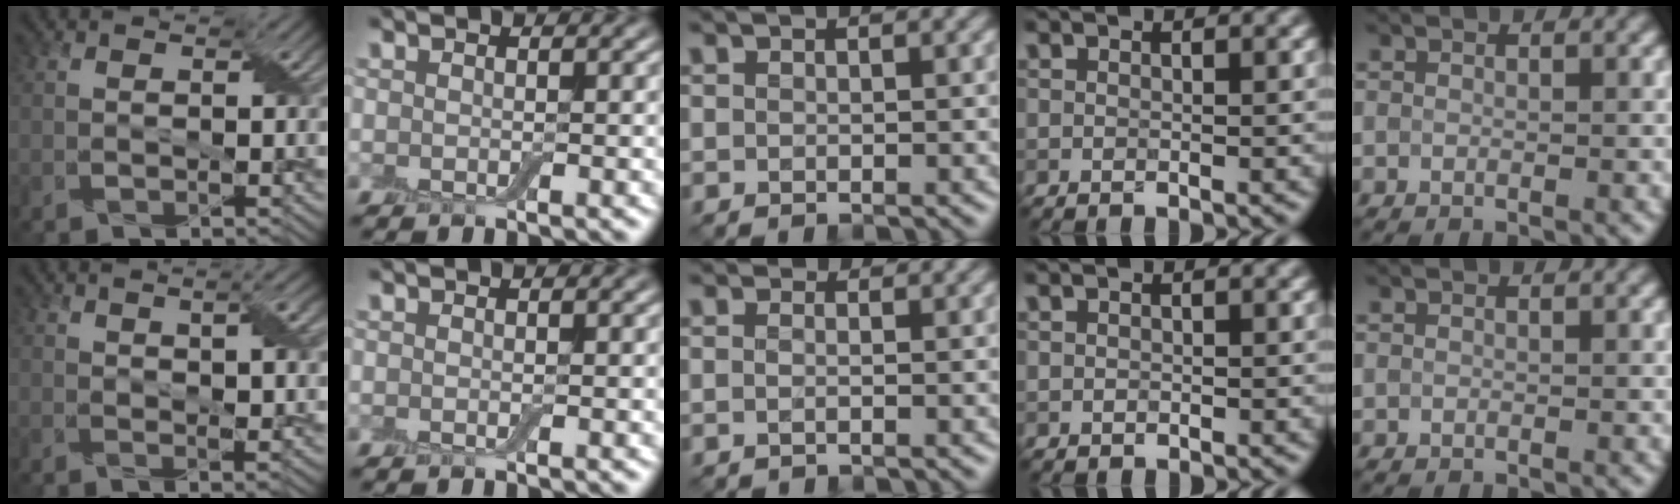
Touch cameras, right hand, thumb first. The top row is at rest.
{"thumb": {"total": 5.6, "force": [2.6, 1.7, 4.7], "torque": [-0.076, 0.004, 0.046]}, "middle": {"total": 0.8, "force": [0.2, 0.5, 0.5], "torque": [-0.014, -0.002, -0.008]}}